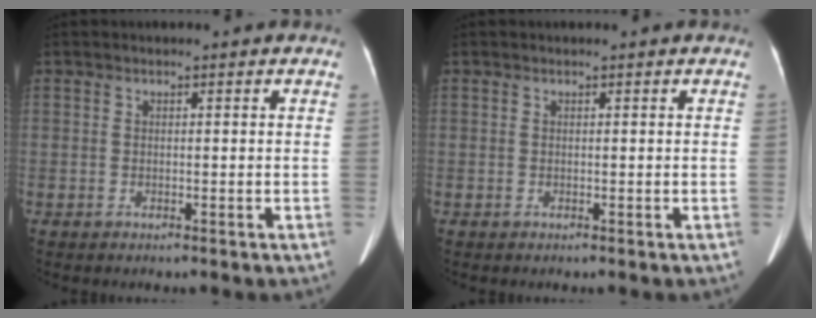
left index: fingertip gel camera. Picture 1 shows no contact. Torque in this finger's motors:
{"motor_torque": [0.12, -0.40, 0.07, 0.02]}